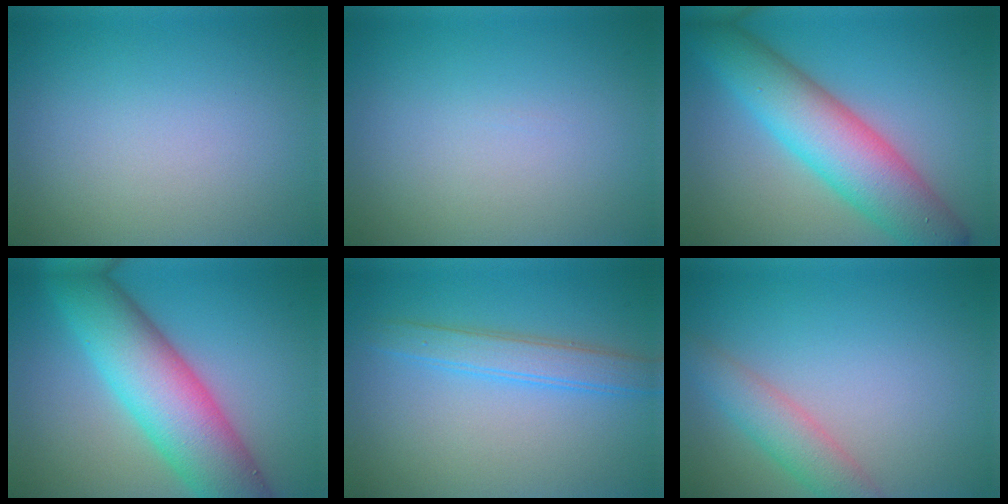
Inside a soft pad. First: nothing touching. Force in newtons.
{"total": 0.0}
{"total": 8.7, "press": 8.7, "slide": 0.4}
{"total": 10.3, "press": 10.3, "slide": 0.3}
{"total": 3.0, "press": 3.0, "slide": 0.0}
{"total": 3.3, "press": 3.3, "slide": 0.3}